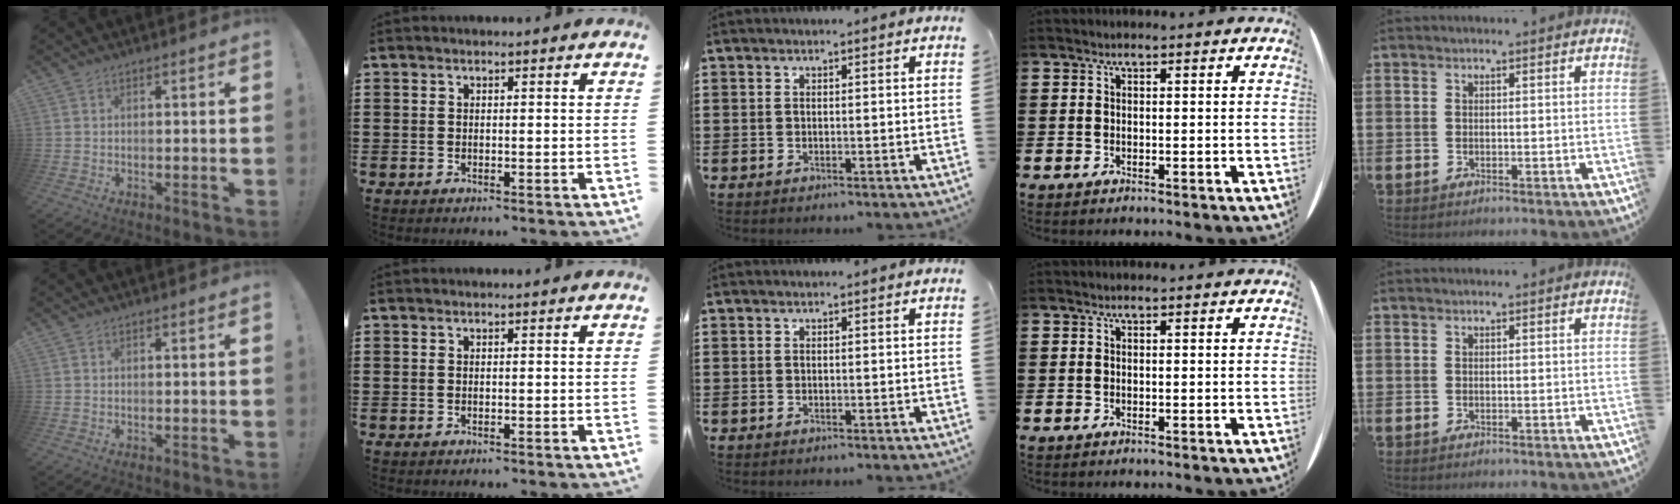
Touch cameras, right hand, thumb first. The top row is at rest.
{}